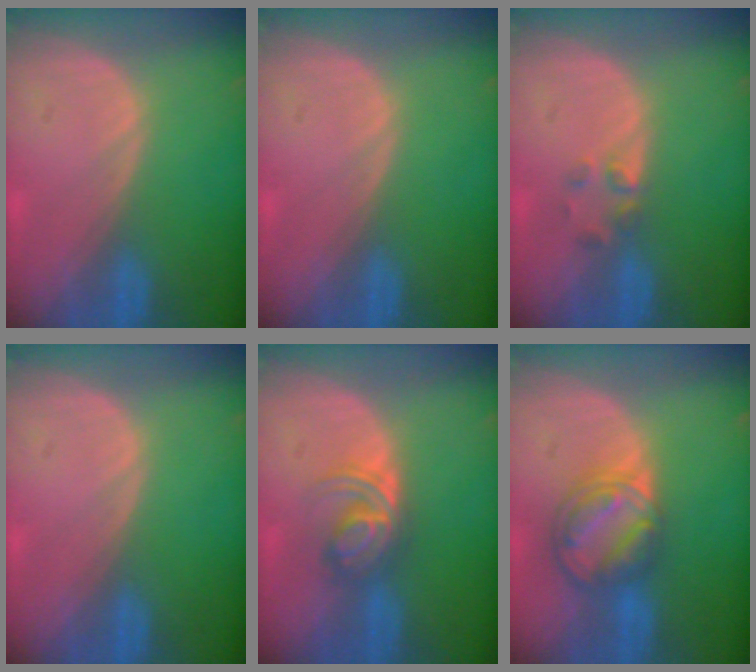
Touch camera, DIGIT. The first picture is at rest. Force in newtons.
{"total": 0.0}
{"total": 2.0, "press": 1.9, "slide": 0.8}
{"total": 0.0}
{"total": 6.0, "press": 5.2, "slide": 3.0}
{"total": 8.2, "press": 7.0, "slide": 4.3}